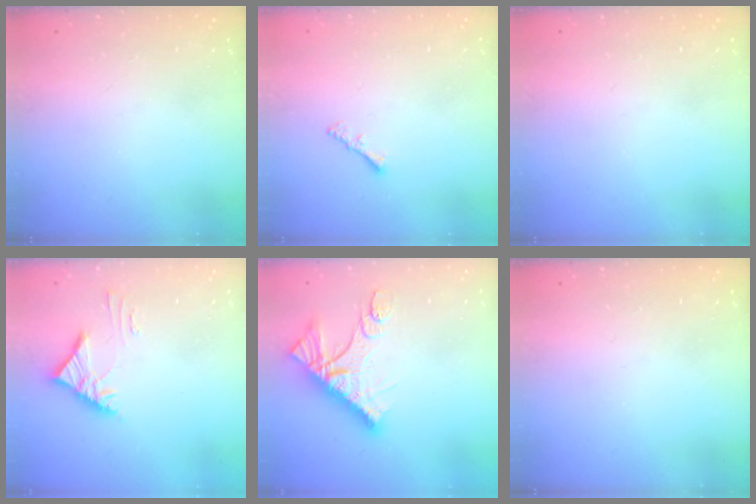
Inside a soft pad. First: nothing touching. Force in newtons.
{"total": 1.3, "press": 1.3, "slide": 0.4}
{"total": 0.0}
{"total": 4.0, "press": 3.9, "slide": 0.9}
{"total": 13.5, "press": 13.5, "slide": 1.1}
{"total": 0.0}